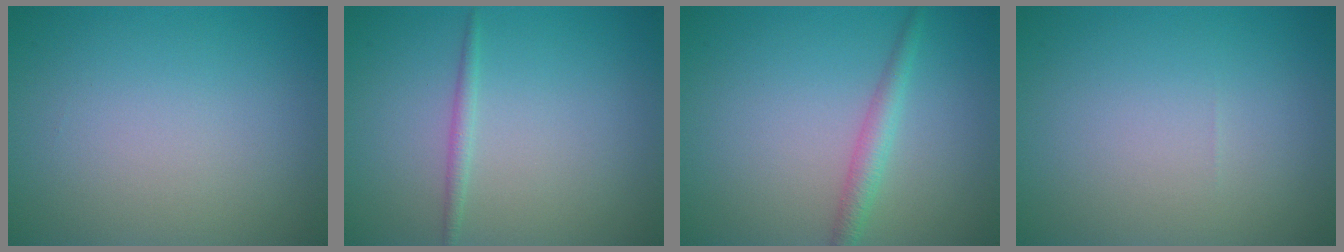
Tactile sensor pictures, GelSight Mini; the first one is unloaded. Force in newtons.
{"total": 1.0, "press": 1.0, "slide": 0.0}
{"total": 2.0, "press": 2.0, "slide": 0.0}
{"total": 0.0}